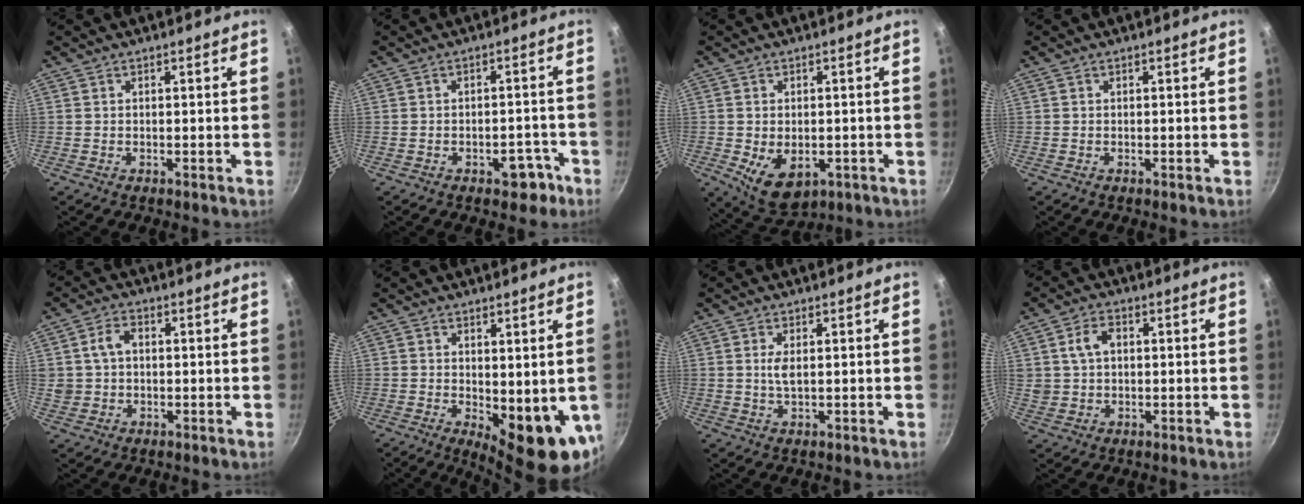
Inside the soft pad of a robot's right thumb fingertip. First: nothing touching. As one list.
[{"total": 4.8, "force": [-2.7, 2.9, 2.8], "torque": [-0.010, 0.030, -0.023]}, {"total": 8.2, "force": [-1.8, 5.4, 5.9], "torque": [-0.079, -0.011, -0.011]}, {"total": 0.0}, {"total": 5.3, "force": [0.6, 4.2, 3.3], "torque": [-0.042, 0.011, 0.012]}, {"total": 10.6, "force": [-0.3, 4.5, 9.7], "torque": [-0.104, -0.015, 0.008]}, {"total": 2.3, "force": [0.4, 0.9, 2.1], "torque": [-0.043, -0.003, 0.010]}, {"total": 5.7, "force": [1.2, 4.2, 3.6], "torque": [-0.050, 0.006, 0.022]}]